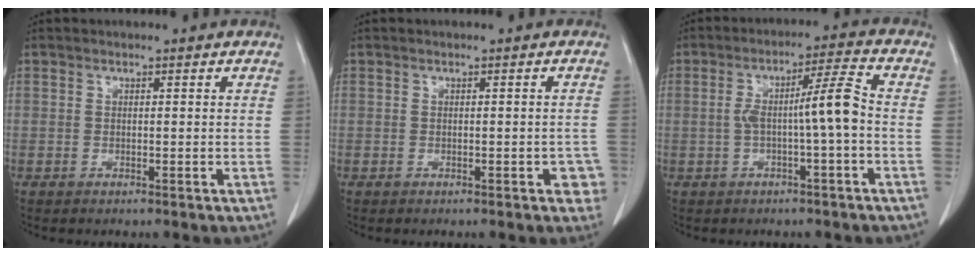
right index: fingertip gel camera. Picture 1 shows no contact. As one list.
[{"total": 2.7, "force": [-1.1, 1.1, 2.1], "torque": [-0.010, 0.003, -0.010]}, {"total": 6.7, "force": [-1.0, -0.3, 6.6], "torque": [-0.113, 0.022, -0.013]}]